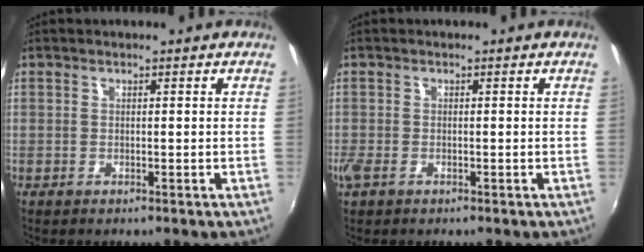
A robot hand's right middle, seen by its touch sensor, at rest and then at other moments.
{"total": 2.2, "force": [-1.2, 1.2, 1.4], "torque": [-0.030, -0.007, -0.023]}